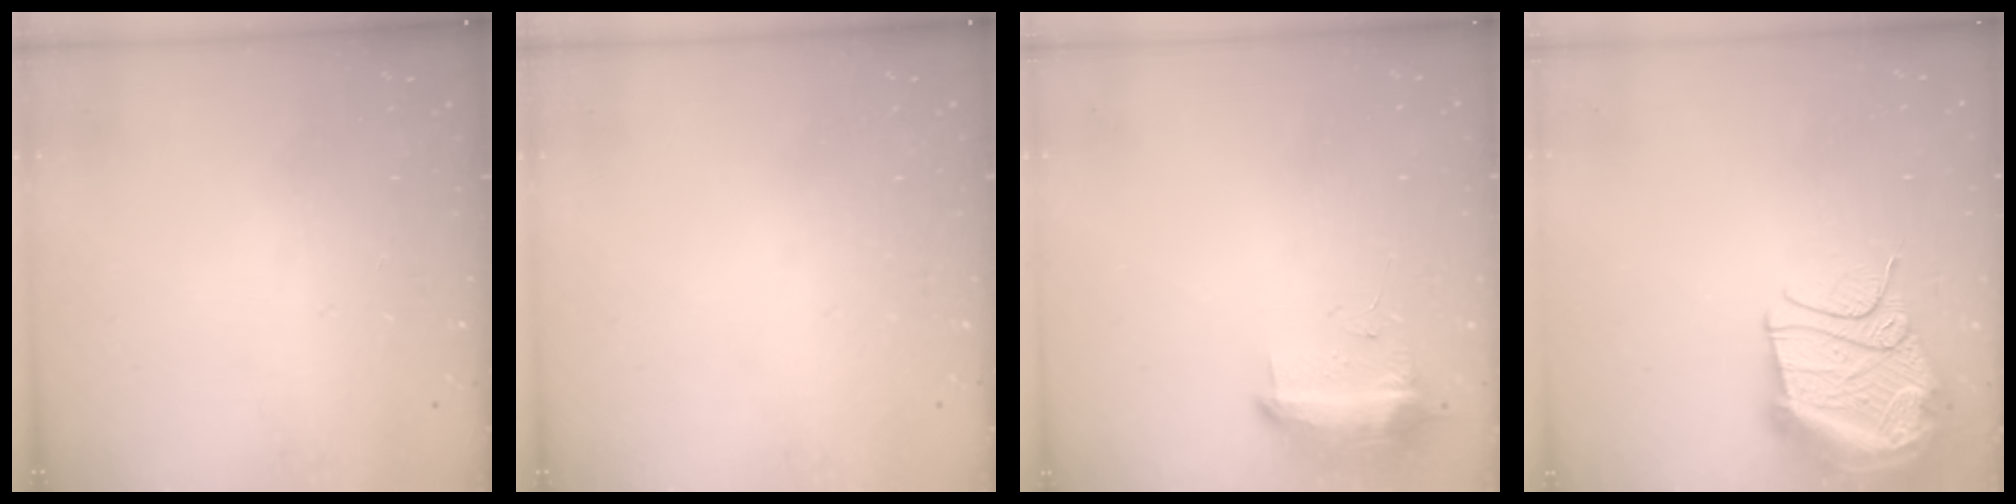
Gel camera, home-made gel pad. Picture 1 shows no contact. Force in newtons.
{"total": 0.0}
{"total": 10.7, "press": 10.6, "slide": 0.7}
{"total": 17.5, "press": 17.4, "slide": 1.9}